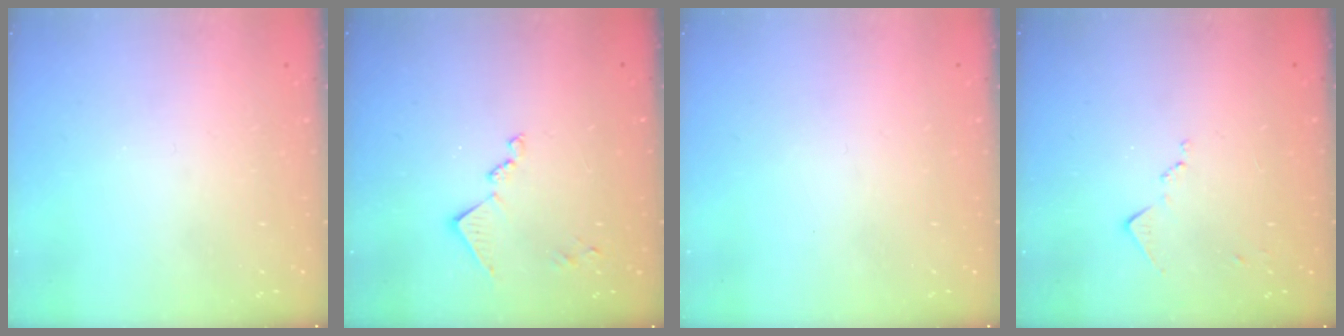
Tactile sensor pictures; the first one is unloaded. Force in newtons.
{"total": 9.6, "press": 9.5, "slide": 0.5}
{"total": 0.0}
{"total": 8.1, "press": 8.1, "slide": 0.9}